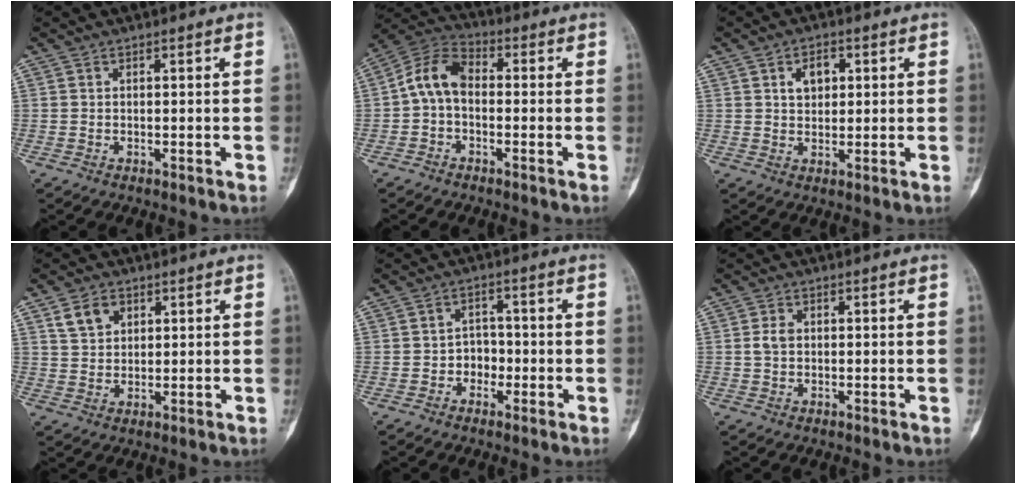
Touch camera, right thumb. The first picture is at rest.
{"total": 8.3, "force": [-0.6, 5.4, 6.2], "torque": [-0.108, 0.030, -0.028]}
{"total": 4.7, "force": [1.5, 3.3, 3.0], "torque": [-0.032, -0.001, 0.024]}
{"total": 5.3, "force": [2.7, 3.8, 2.5], "torque": [-0.030, -0.009, 0.052]}
{"total": 4.0, "force": [-1.3, 3.4, 1.7], "torque": [0.002, 0.015, -0.028]}
{"total": 2.1, "force": [0.2, 1.5, 1.5], "torque": [-0.030, 0.005, 0.002]}